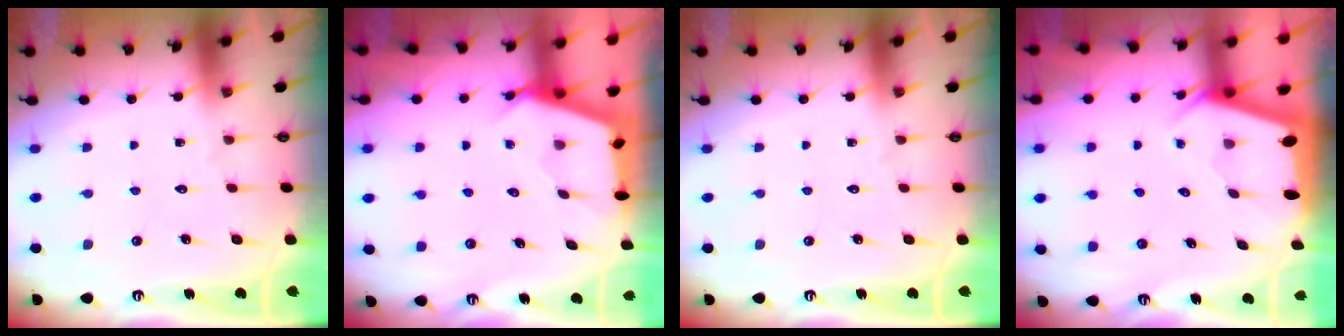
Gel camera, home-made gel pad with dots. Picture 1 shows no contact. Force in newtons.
{"total": 2.5, "press": 2.5, "slide": 0.3}
{"total": 0.0}
{"total": 2.2, "press": 2.2, "slide": 0.3}